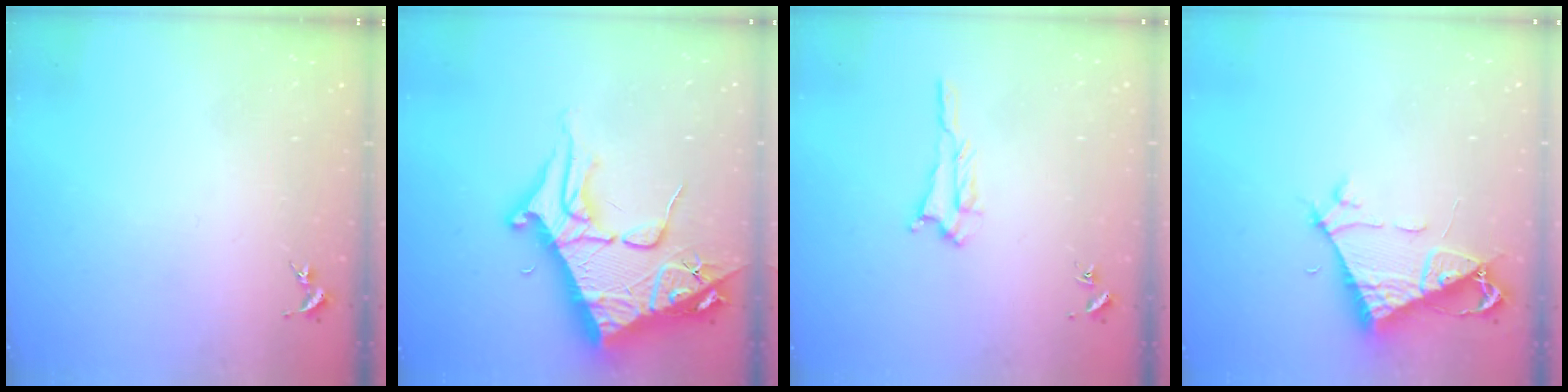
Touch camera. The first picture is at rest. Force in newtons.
{"total": 12.0, "press": 11.9, "slide": 1.4}
{"total": 1.6, "press": 1.6, "slide": 0.3}
{"total": 7.0, "press": 7.0, "slide": 0.5}